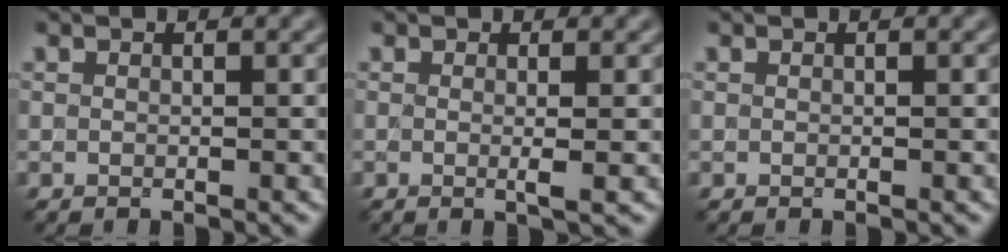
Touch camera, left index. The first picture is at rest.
{"total": 1.7, "force": [0.1, 0.4, 1.6], "torque": [-0.027, -0.004, -0.005]}
{"total": 0.0}